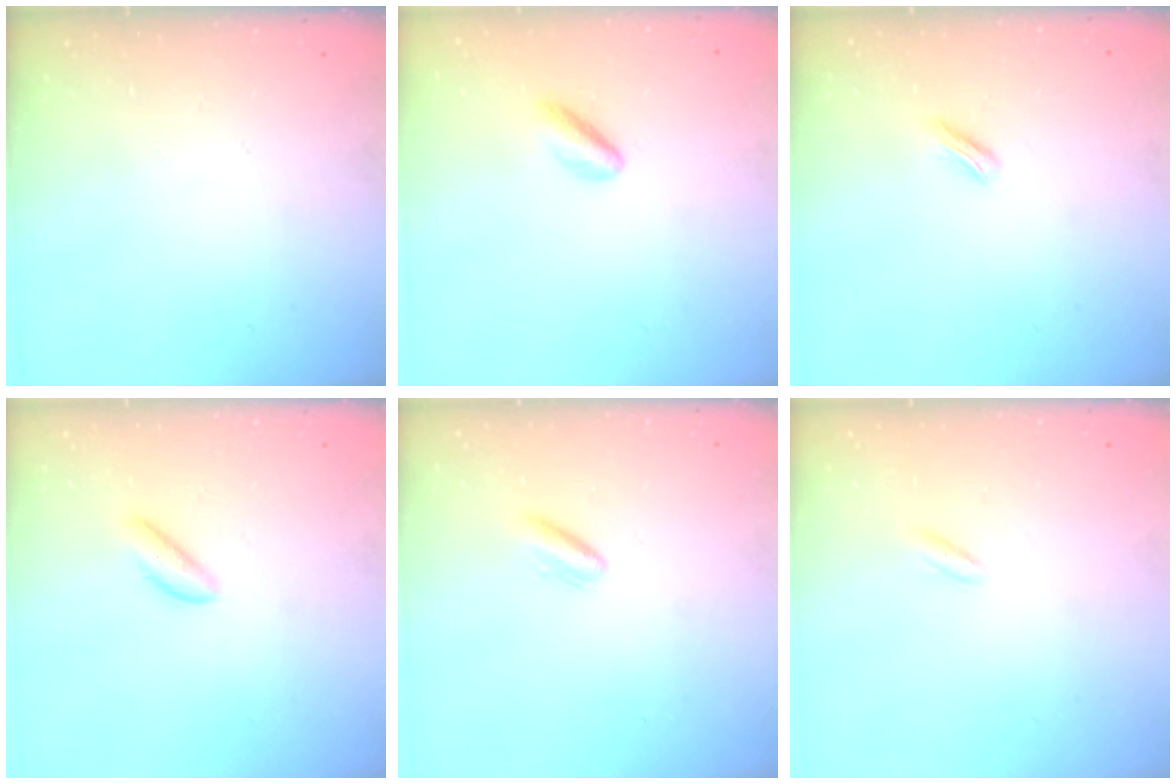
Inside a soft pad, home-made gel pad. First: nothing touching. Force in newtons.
{"total": 2.6, "press": 2.3, "slide": 1.2}
{"total": 2.3, "press": 2.2, "slide": 0.7}
{"total": 2.3, "press": 2.3, "slide": 0.3}
{"total": 2.7, "press": 2.5, "slide": 1.0}
{"total": 2.2, "press": 2.0, "slide": 1.0}